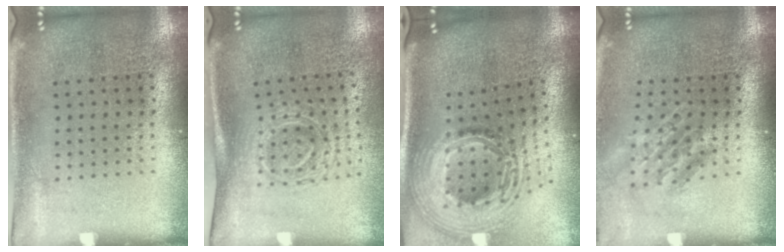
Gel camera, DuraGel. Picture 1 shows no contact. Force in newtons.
{"total": 1.7, "press": 1.3, "slide": 1.1}
{"total": 3.0, "press": 2.1, "slide": 2.2}
{"total": 1.5, "press": 1.1, "slide": 1.1}